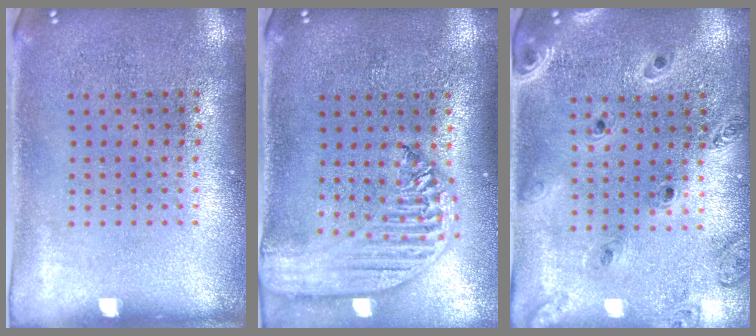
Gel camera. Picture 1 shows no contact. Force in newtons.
{"total": 2.6, "press": 2.1, "slide": 1.4}
{"total": 1.4, "press": 1.4, "slide": 0.2}